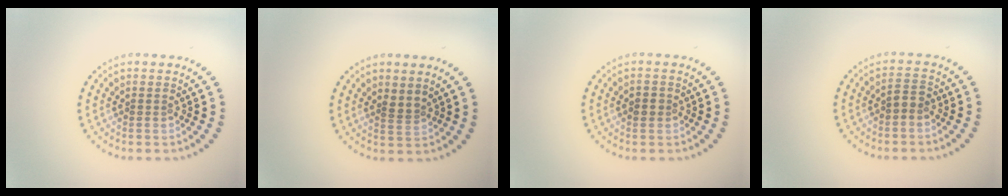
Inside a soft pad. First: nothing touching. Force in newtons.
{"total": 1.1, "press": 0.8, "slide": 0.8}
{"total": 1.1, "press": 1.1, "slide": 0.3}
{"total": 1.3, "press": 1.2, "slide": 0.5}